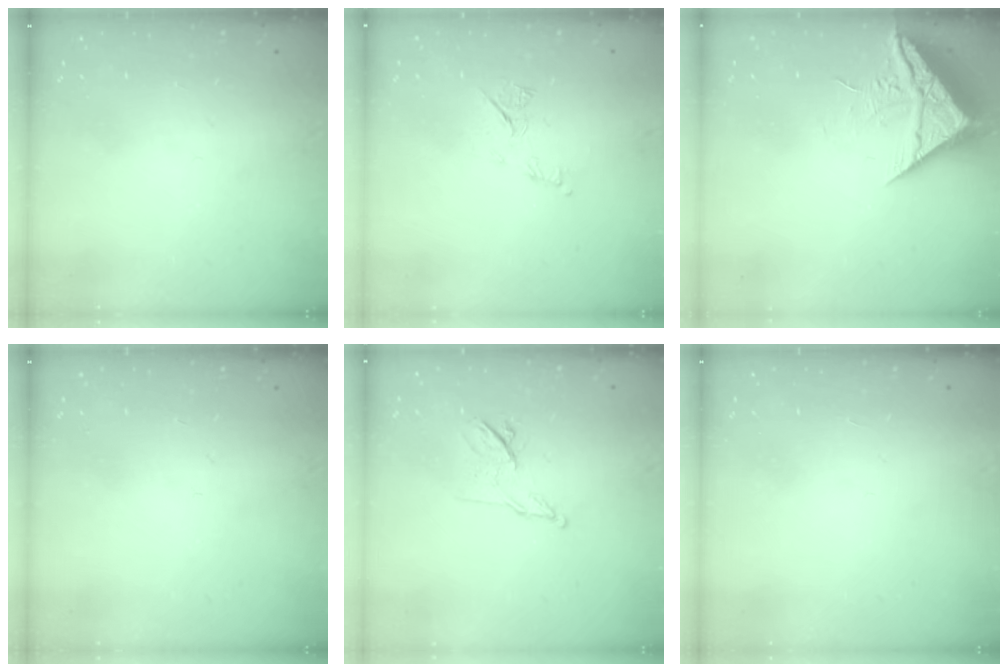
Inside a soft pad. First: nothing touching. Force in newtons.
{"total": 6.6, "press": 6.5, "slide": 0.9}
{"total": 10.4, "press": 10.4, "slide": 0.8}
{"total": 0.0}
{"total": 8.1, "press": 8.0, "slide": 1.3}
{"total": 1.7, "press": 1.6, "slide": 0.1}